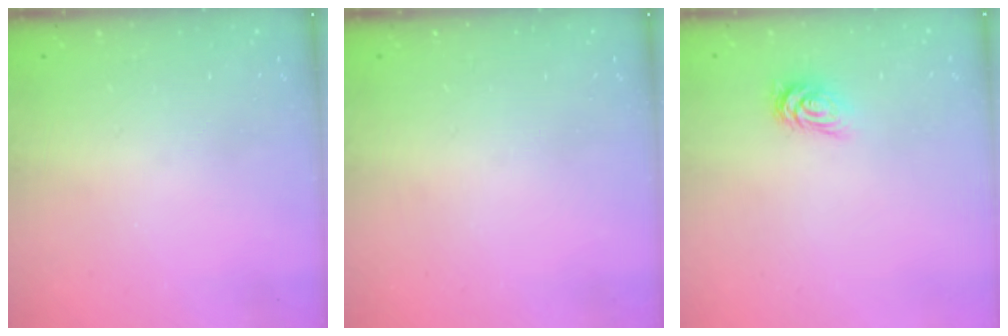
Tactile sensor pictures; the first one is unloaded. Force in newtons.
{"total": 0.0}
{"total": 3.3, "press": 3.3, "slide": 0.5}